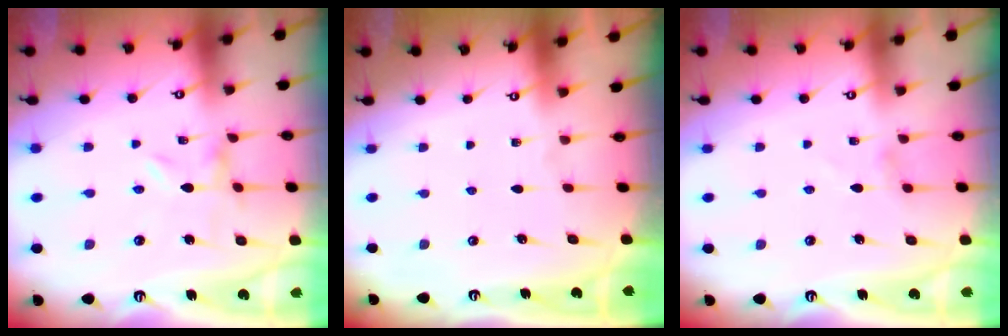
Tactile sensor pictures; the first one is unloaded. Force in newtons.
{"total": 0.0}
{"total": 1.2, "press": 1.1, "slide": 0.3}